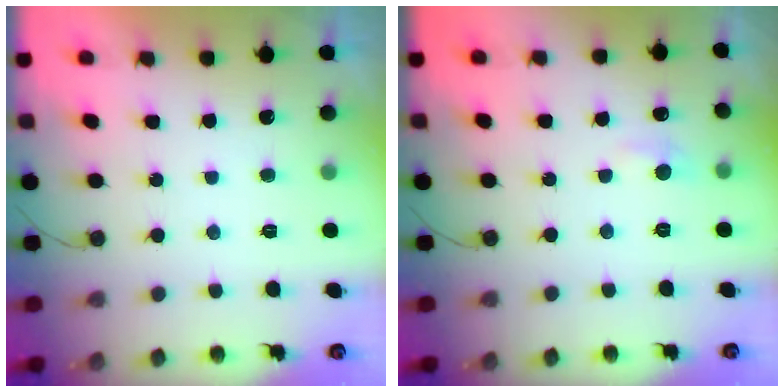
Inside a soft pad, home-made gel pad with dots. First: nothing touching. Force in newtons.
{"total": 5.1, "press": 5.0, "slide": 0.7}